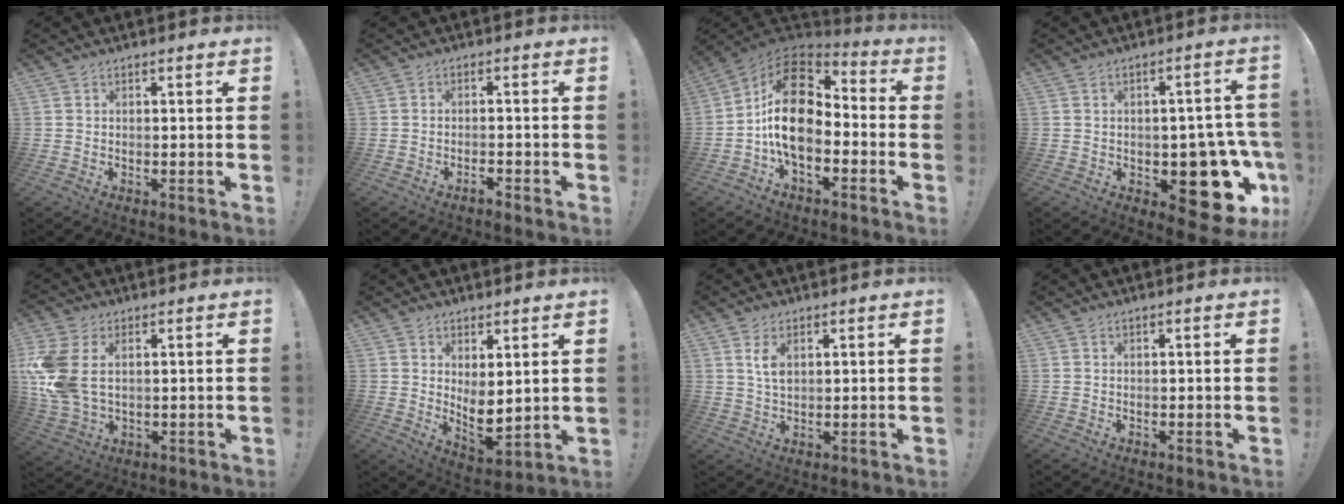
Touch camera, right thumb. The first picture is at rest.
{"total": 2.0, "force": [-1.7, 0.2, 1.1], "torque": [-0.015, 0.004, -0.028]}
{"total": 19.6, "force": [-0.4, 12.1, 15.5], "torque": [-0.286, 0.017, 0.001]}
{"total": 15.8, "force": [-4.5, 8.8, 12.3], "torque": [-0.122, 0.029, -0.053]}
{"total": 12.4, "force": [2.8, 7.9, 9.2], "torque": [-0.207, -0.010, 0.057]}
{"total": 6.6, "force": [2.5, 3.2, 5.2], "torque": [-0.059, -0.040, 0.054]}
{"total": 4.4, "force": [1.9, 2.0, 3.4], "torque": [-0.062, -0.011, 0.028]}
{"total": 0.0}